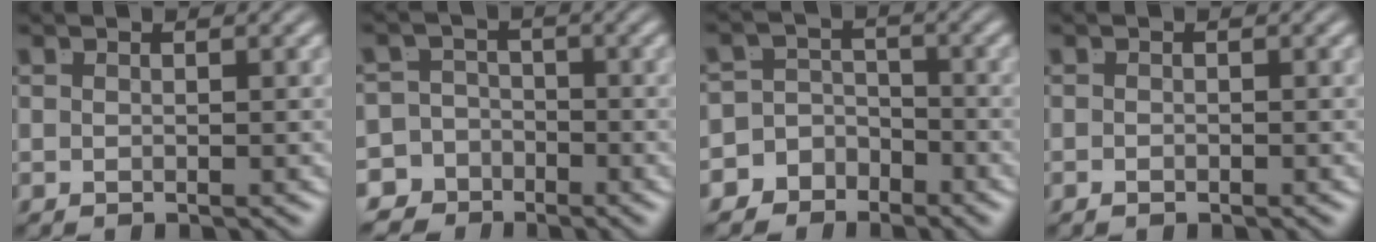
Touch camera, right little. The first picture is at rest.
{"total": 8.8, "force": [-4.3, 7.4, 1.8], "torque": [-0.048, -0.043, -0.076]}
{"total": 7.8, "force": [-3.9, 6.4, 2.1], "torque": [-0.053, -0.028, -0.068]}
{"total": 0.9, "force": [-0.7, -0.5, 0.1], "torque": [-0.001, -0.010, -0.007]}